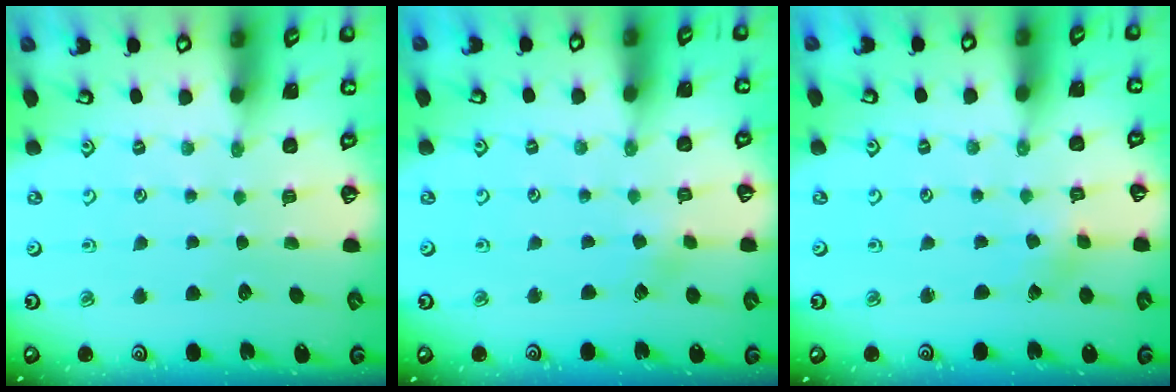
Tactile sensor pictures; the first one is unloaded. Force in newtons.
{"total": 2.3, "press": 2.3, "slide": 0.1}
{"total": 1.1, "press": 1.0, "slide": 0.1}